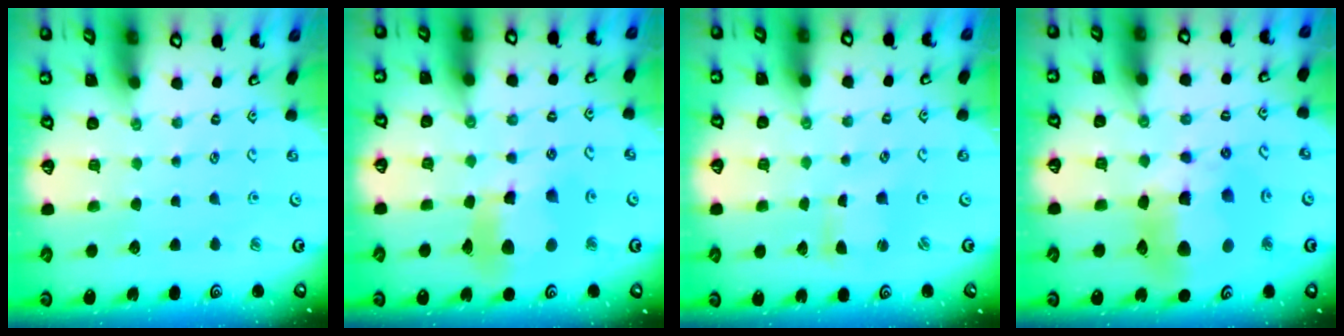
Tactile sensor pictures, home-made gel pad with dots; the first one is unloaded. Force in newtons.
{"total": 12.1, "press": 12.0, "slide": 1.5}
{"total": 2.2, "press": 2.2, "slide": 0.3}
{"total": 16.2, "press": 16.1, "slide": 1.8}